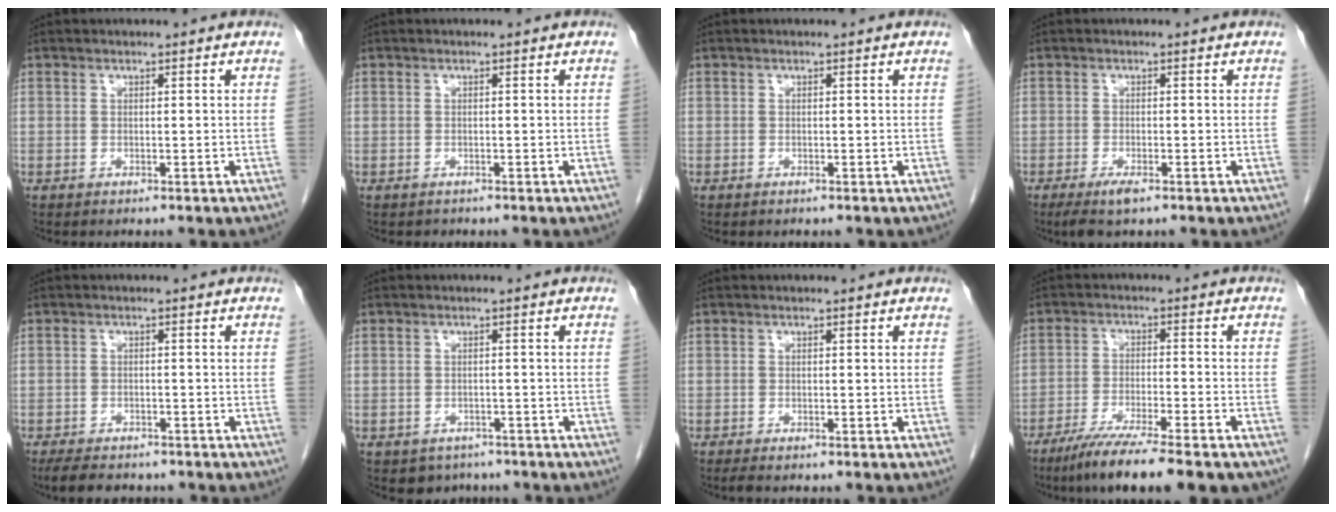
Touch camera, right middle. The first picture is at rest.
{"total": 0.0}
{"total": 0.0}
{"total": 3.3, "force": [-2.1, 0.7, 2.5], "torque": [-0.051, -0.008, -0.035]}
{"total": 6.2, "force": [-5.1, 2.4, 2.6], "torque": [-0.041, -0.008, -0.071]}
{"total": 3.6, "force": [-2.6, 2.4, 0.4], "torque": [-0.004, 0.006, -0.034]}
{"total": 0.9, "force": [-0.7, 0.1, 0.5], "torque": [-0.010, -0.003, -0.011]}
{"total": 12.0, "force": [-9.3, 1.0, 7.5], "torque": [-0.116, -0.027, -0.145]}